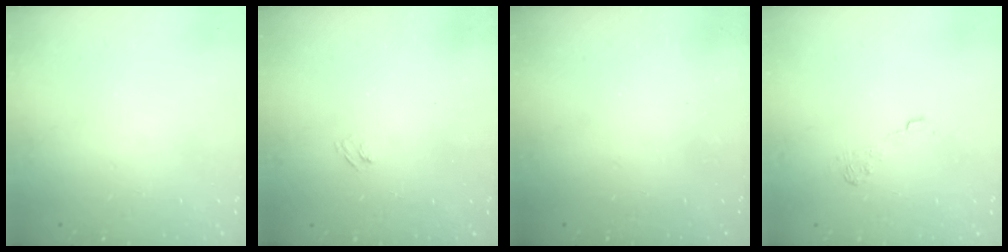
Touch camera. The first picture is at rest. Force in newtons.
{"total": 2.7, "press": 2.5, "slide": 0.9}
{"total": 2.4, "press": 2.3, "slide": 0.8}
{"total": 8.7, "press": 8.6, "slide": 1.3}